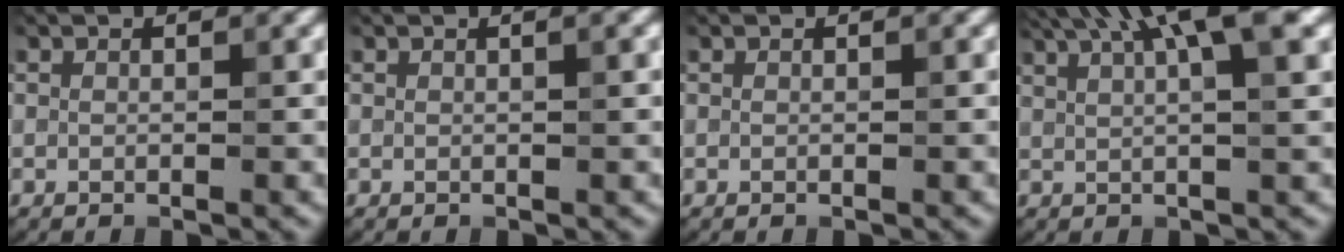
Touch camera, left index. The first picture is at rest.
{"total": 1.4, "force": [0.3, 0.4, 1.3], "torque": [-0.013, 0.006, 0.000]}
{"total": 0.0}
{"total": 9.4, "force": [5.2, 2.2, 7.6], "torque": [-0.085, 0.036, 0.054]}